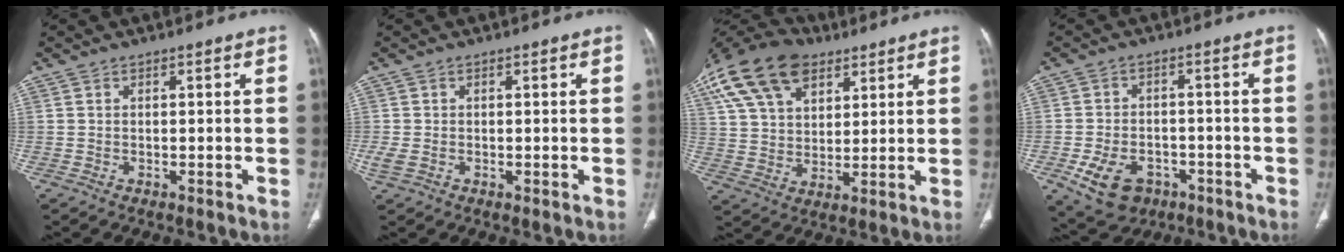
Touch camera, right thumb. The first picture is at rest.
{"total": 2.2, "force": [-0.4, 1.5, 1.6], "torque": [-0.051, 0.001, -0.005]}
{"total": 22.2, "force": [11.8, 13.4, 13.2], "torque": [-0.276, 0.021, 0.215]}
{"total": 10.2, "force": [-4.6, 7.2, 5.6], "torque": [-0.093, 0.024, -0.060]}